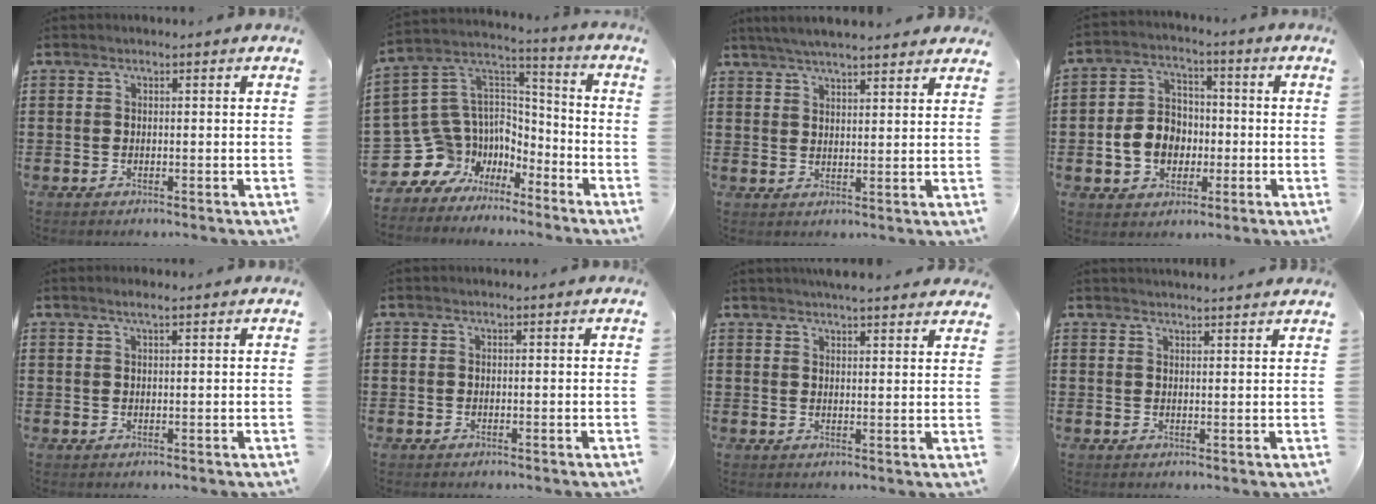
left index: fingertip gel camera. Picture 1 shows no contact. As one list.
[{"total": 9.3, "force": [-4.8, 7.9, 1.3], "torque": [-0.076, -0.023, -0.090]}, {"total": 4.6, "force": [4.3, 0.0, 1.5], "torque": [-0.041, -0.010, 0.078]}, {"total": 7.6, "force": [-1.6, 6.3, 4.0], "torque": [-0.089, 0.013, -0.032]}, {"total": 1.5, "force": [0.9, 0.2, 1.2], "torque": [-0.023, 0.002, 0.015]}, {"total": 0.0}, {"total": 3.6, "force": [3.5, 0.0, 0.8], "torque": [-0.025, -0.008, 0.065]}, {"total": 1.8, "force": [1.8, -0.3, 0.0], "torque": [-0.006, -0.003, 0.036]}]